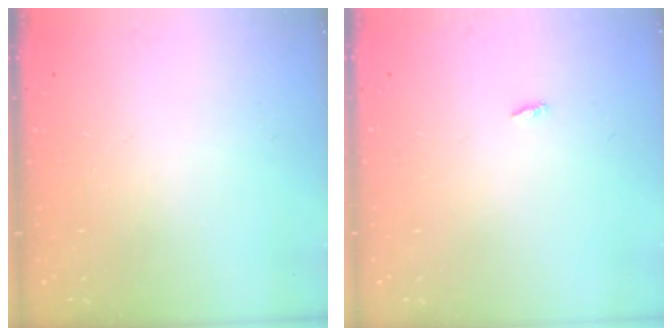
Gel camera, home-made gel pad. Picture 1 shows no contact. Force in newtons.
{"total": 1.8, "press": 1.8, "slide": 0.2}